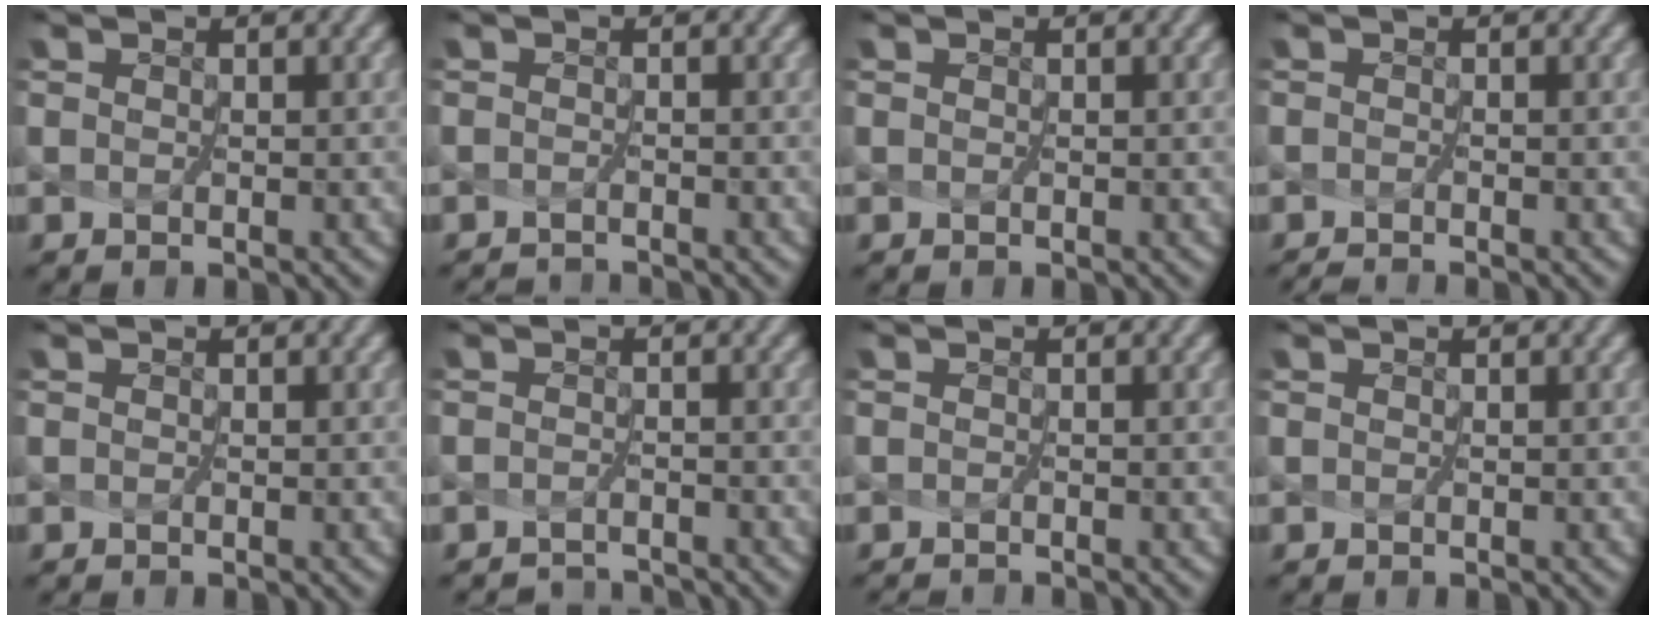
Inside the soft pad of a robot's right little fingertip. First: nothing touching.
{"total": 2.0, "force": [-1.9, -0.5, -0.3], "torque": [0.000, -0.015, -0.033]}
{"total": 0.0}
{"total": 1.2, "force": [-1.1, -0.5, -0.1], "torque": [-0.007, -0.009, -0.023]}
{"total": 0.0}
{"total": 2.3, "force": [-2.2, -0.3, -0.6], "torque": [0.011, -0.008, -0.039]}
{"total": 1.1, "force": [-0.8, -0.5, -0.4], "torque": [-0.004, -0.010, -0.015]}
{"total": 0.0}